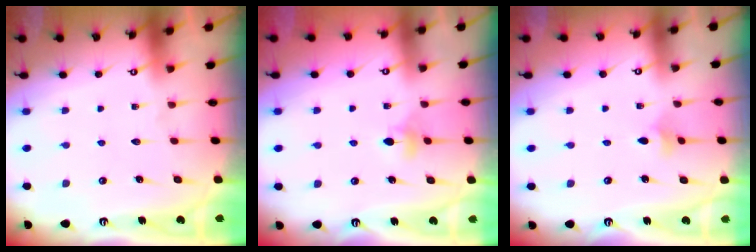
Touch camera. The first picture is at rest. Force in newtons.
{"total": 3.9, "press": 3.8, "slide": 0.8}
{"total": 3.0, "press": 2.9, "slide": 0.7}